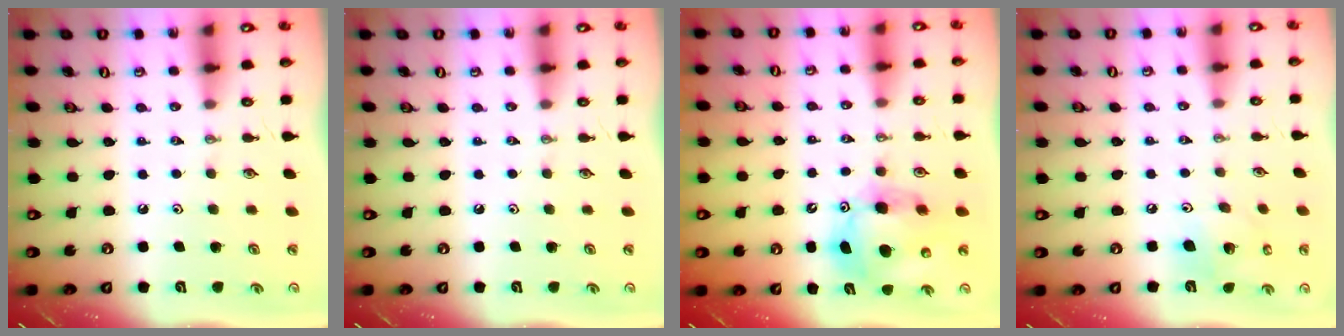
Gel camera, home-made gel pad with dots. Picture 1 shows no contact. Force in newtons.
{"total": 0.0}
{"total": 13.2, "press": 13.1, "slide": 2.1}
{"total": 11.0, "press": 10.8, "slide": 1.6}